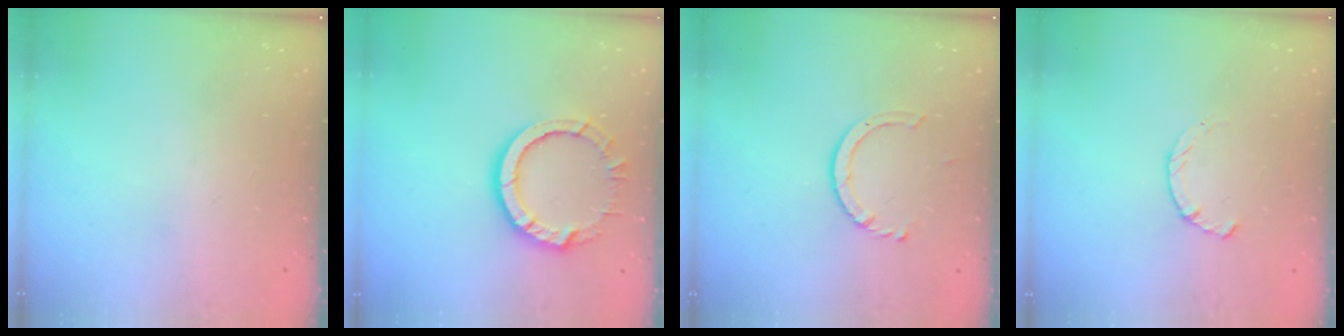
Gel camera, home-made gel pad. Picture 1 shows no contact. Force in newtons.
{"total": 9.8, "press": 9.8, "slide": 0.4}
{"total": 4.6, "press": 4.5, "slide": 0.5}
{"total": 2.2, "press": 2.2, "slide": 0.4}